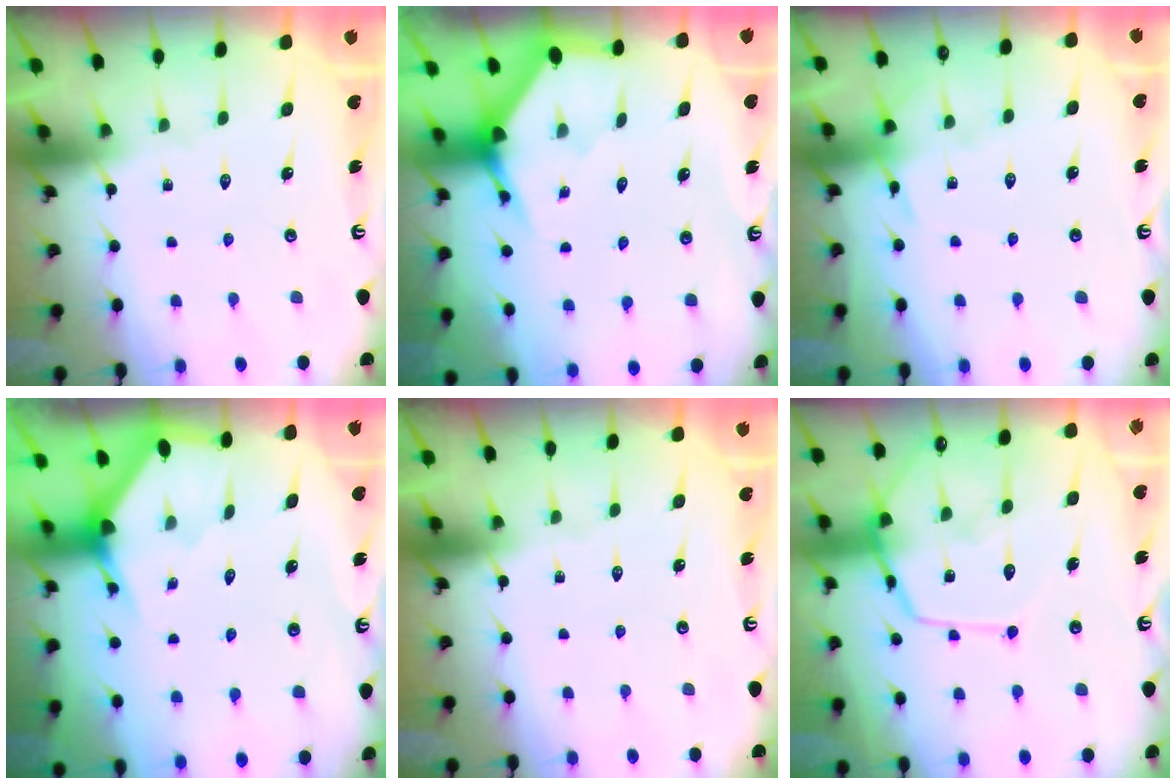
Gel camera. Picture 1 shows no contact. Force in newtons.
{"total": 3.4, "press": 3.4, "slide": 0.1}
{"total": 6.2, "press": 6.2, "slide": 0.7}
{"total": 2.3, "press": 2.3, "slide": 0.1}
{"total": 0.0}
{"total": 12.5, "press": 12.4, "slide": 1.2}